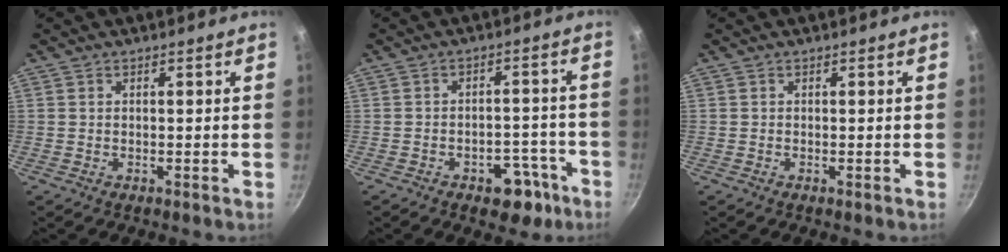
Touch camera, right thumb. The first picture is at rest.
{"total": 7.8, "force": [-4.6, 4.5, 4.5], "torque": [-0.034, 0.039, -0.061]}
{"total": 0.0}